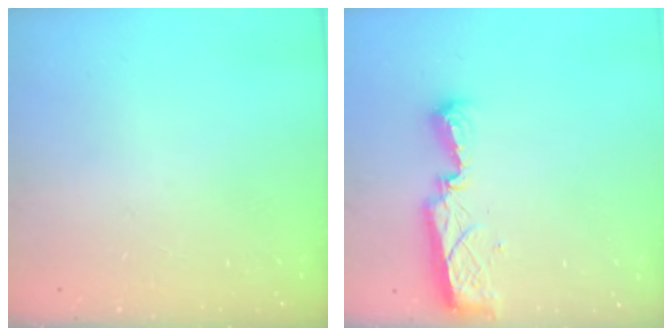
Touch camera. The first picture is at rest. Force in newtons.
{"total": 7.9, "press": 7.9, "slide": 0.9}